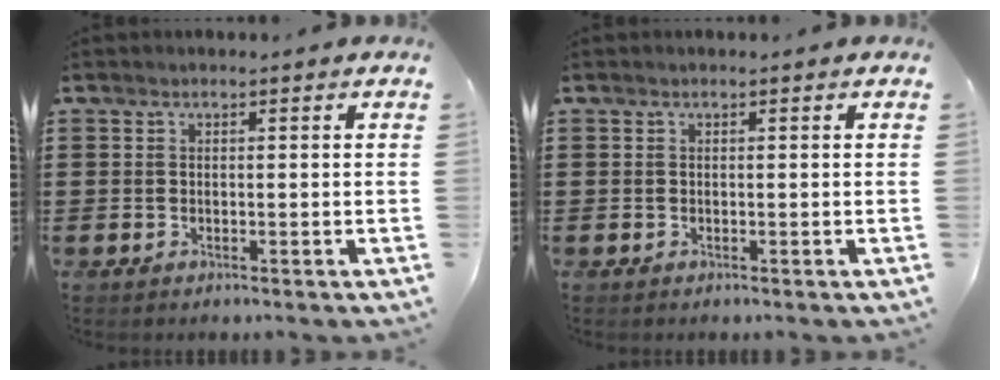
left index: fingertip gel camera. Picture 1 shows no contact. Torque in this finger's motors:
{"motor_torque": [0.00, 0.00, 0.00, 0.00]}